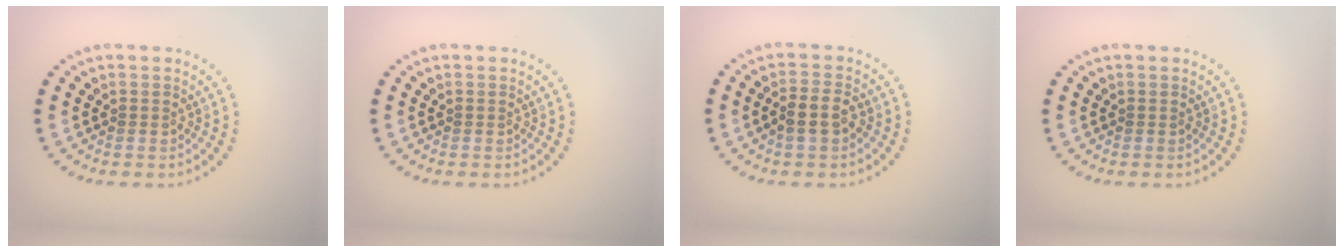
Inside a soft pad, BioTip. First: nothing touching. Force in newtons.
{"total": 0.0}
{"total": 2.4, "press": 2.2, "slide": 0.9}
{"total": 0.0}